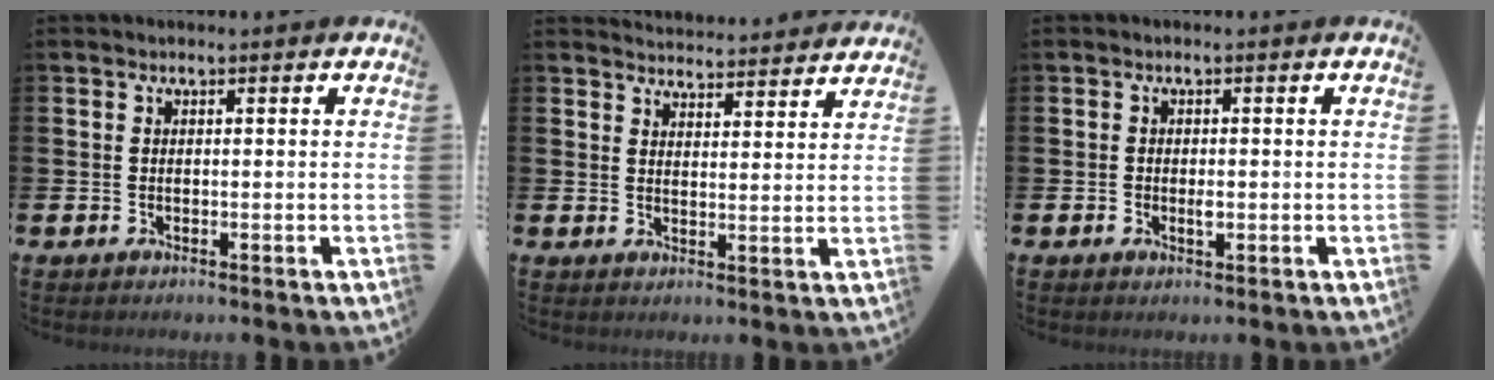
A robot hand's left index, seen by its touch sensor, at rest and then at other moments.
{"total": 4.3, "force": [4.3, 0.4, -0.2], "torque": [-0.007, -0.032, 0.078]}
{"total": 1.2, "force": [-0.2, 0.7, 1.0], "torque": [-0.004, -0.003, -0.008]}